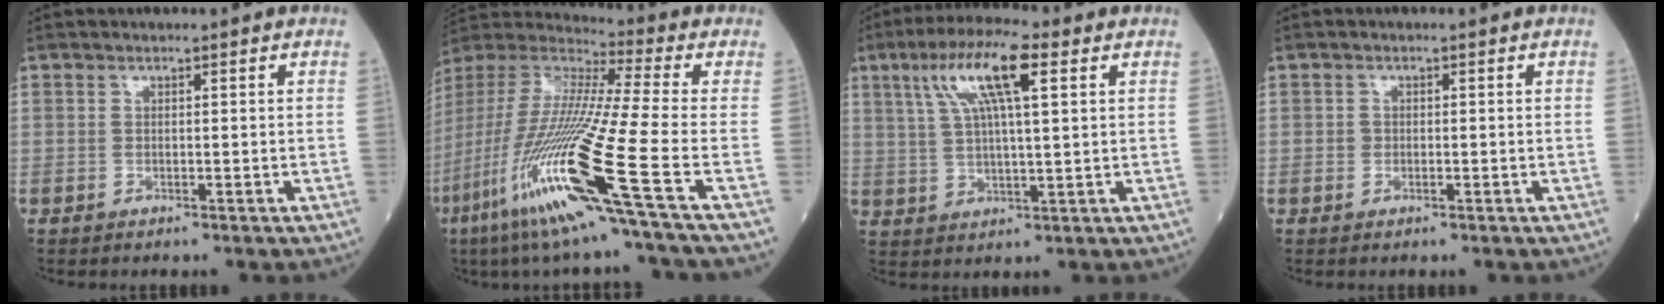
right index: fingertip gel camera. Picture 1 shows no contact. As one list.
[{"total": 23.7, "force": [-10.4, -1.4, 21.2], "torque": [-0.460, -0.058, -0.209]}, {"total": 11.0, "force": [4.7, 1.6, 9.8], "torque": [-0.190, 0.023, 0.085]}, {"total": 0.8, "force": [-0.2, 0.7, 0.4], "torque": [-0.007, 0.001, -0.002]}]